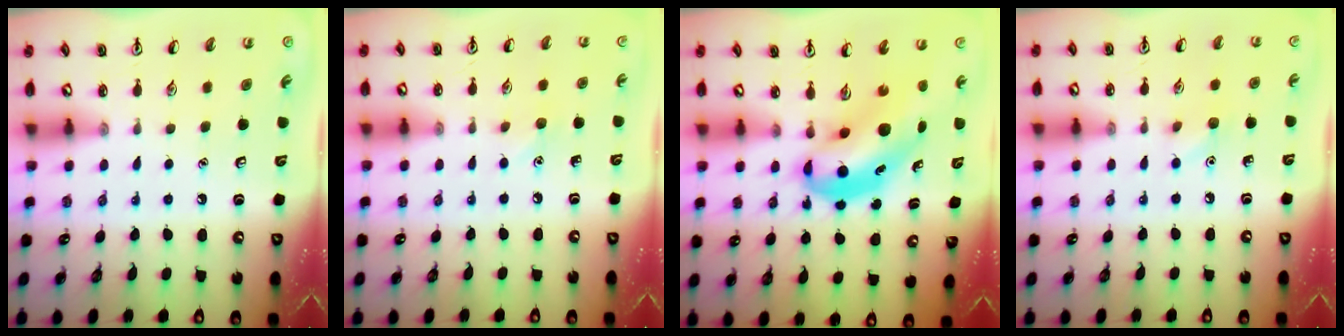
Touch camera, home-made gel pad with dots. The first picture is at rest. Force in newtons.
{"total": 5.0, "press": 4.7, "slide": 1.6}
{"total": 8.0, "press": 7.8, "slide": 2.1}
{"total": 5.4, "press": 5.2, "slide": 1.6}